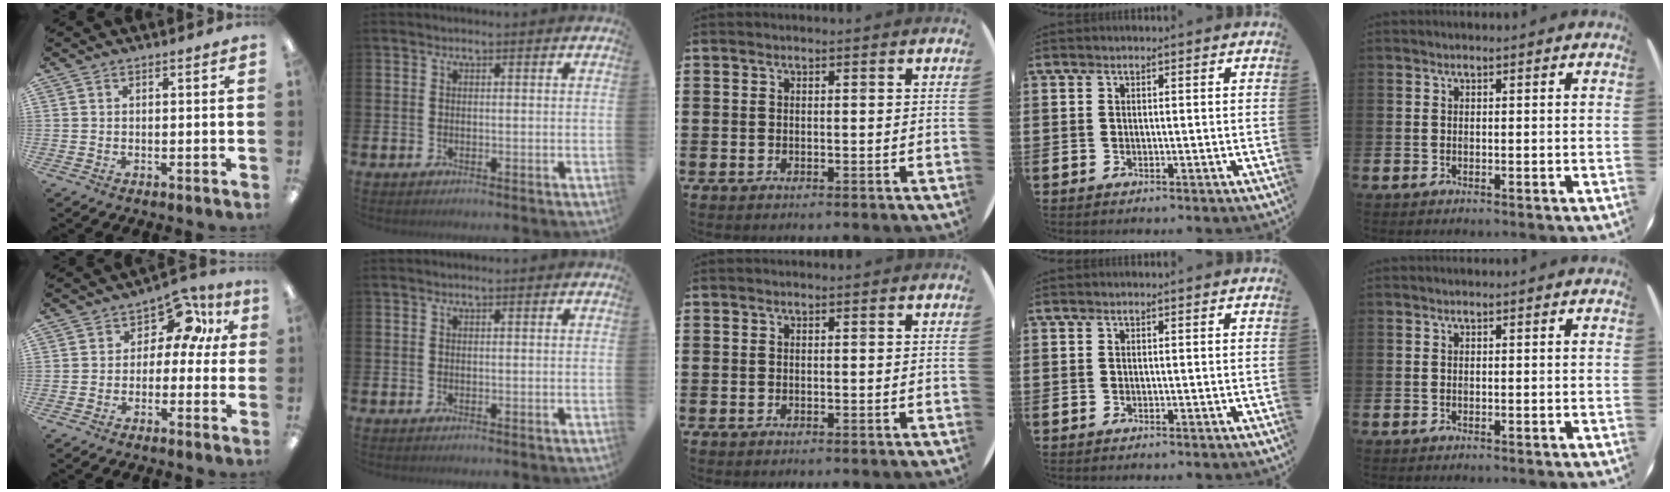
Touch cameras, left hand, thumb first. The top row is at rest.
{"thumb": {"total": 9.2, "force": [3.9, 5.9, 5.8], "torque": [-0.085, -0.014, 0.068]}}